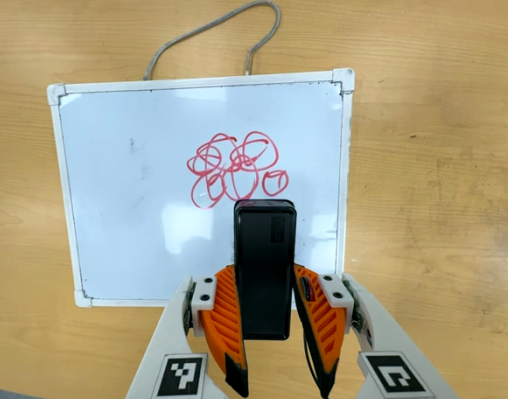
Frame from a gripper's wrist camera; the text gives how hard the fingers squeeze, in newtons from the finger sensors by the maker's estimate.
{"total": 4.3, "left": 2.7, "right": 5.8}